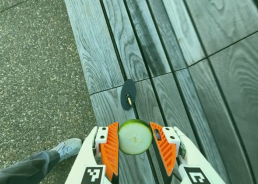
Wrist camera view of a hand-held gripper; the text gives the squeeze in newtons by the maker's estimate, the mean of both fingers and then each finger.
{"total": 11.7, "left": 12.3, "right": 11.2}